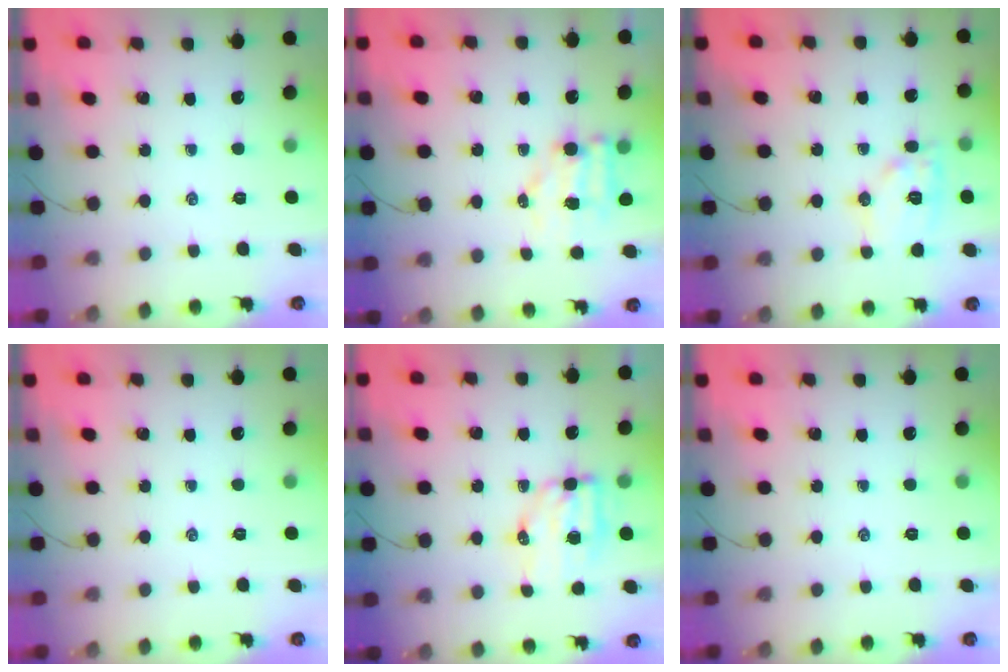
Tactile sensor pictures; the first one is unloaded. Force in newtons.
{"total": 6.2, "press": 6.2, "slide": 0.7}
{"total": 11.3, "press": 11.3, "slide": 0.3}
{"total": 0.0}
{"total": 7.0, "press": 7.0, "slide": 0.8}
{"total": 0.0}